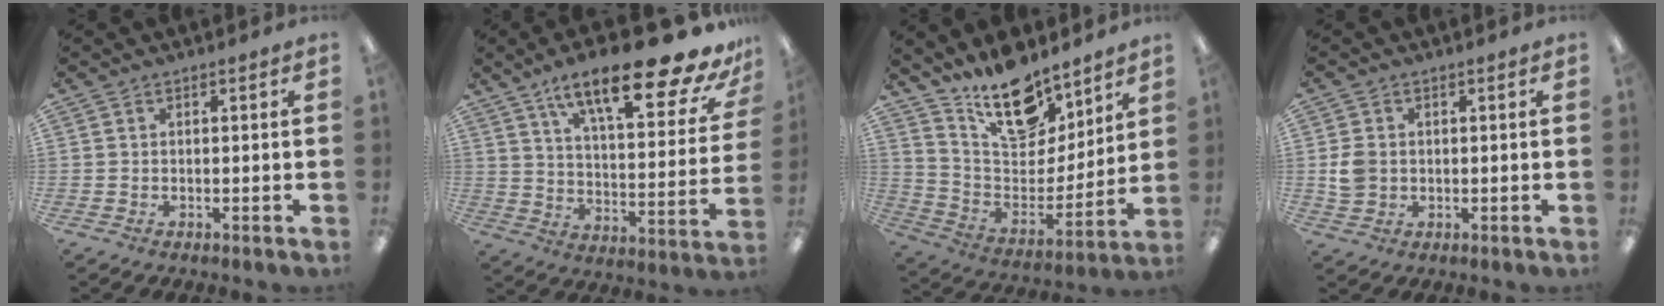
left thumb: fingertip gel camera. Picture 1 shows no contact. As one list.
[{"total": 23.7, "force": [16.5, 6.0, 15.9], "torque": [-0.236, -0.109, 0.262]}, {"total": 19.6, "force": [14.4, 9.8, 9.0], "torque": [-0.149, -0.101, 0.261]}, {"total": 4.8, "force": [0.2, 4.1, 2.4], "torque": [-0.044, 0.004, 0.005]}]